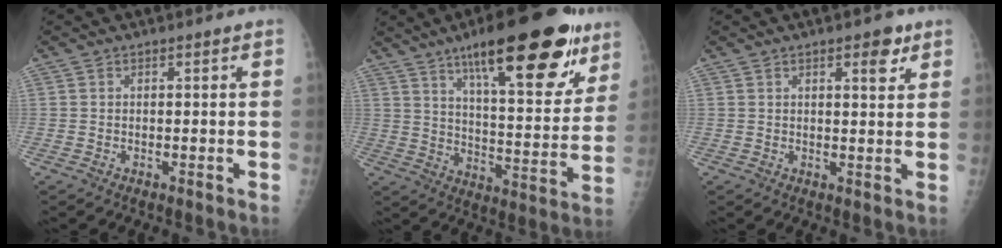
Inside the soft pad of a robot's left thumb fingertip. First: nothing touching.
{"total": 25.6, "force": [15.3, 7.8, 19.0], "torque": [-0.239, -0.046, 0.231]}
{"total": 3.7, "force": [2.2, 1.4, 2.6], "torque": [-0.022, -0.011, 0.028]}